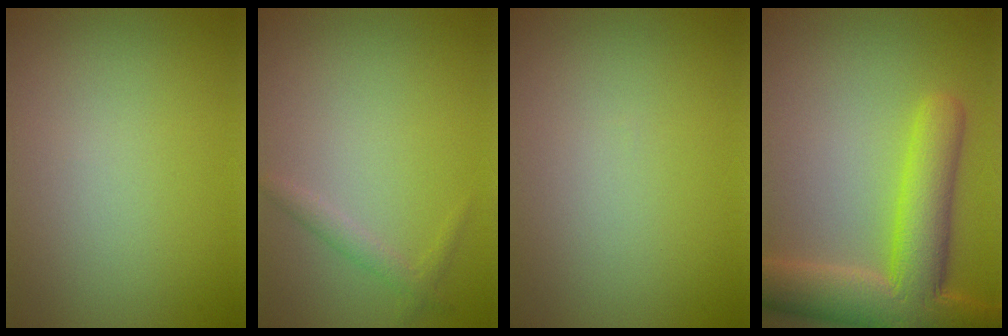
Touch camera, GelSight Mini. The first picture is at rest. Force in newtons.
{"total": 1.3, "press": 1.3, "slide": 0.1}
{"total": 0.0}
{"total": 9.0, "press": 9.0, "slide": 0.6}